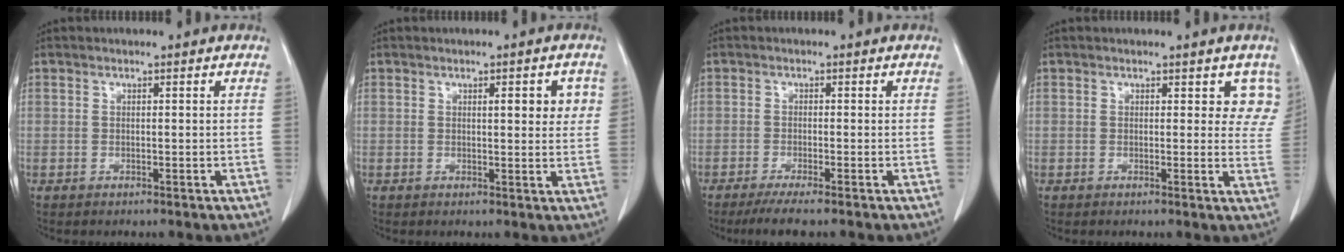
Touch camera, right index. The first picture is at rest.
{"total": 4.4, "force": [1.4, 1.4, 3.9], "torque": [-0.046, 0.003, 0.016]}
{"total": 4.3, "force": [-3.3, -0.1, 2.8], "torque": [-0.045, -0.010, -0.057]}
{"total": 4.2, "force": [2.7, 2.6, 2.1], "torque": [0.003, -0.007, 0.013]}